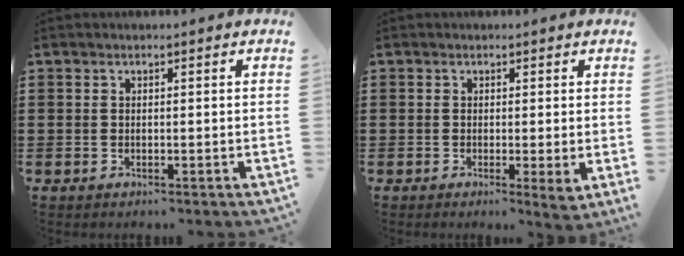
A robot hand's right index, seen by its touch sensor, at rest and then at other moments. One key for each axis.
{"total": 1.6, "fx": -0.2, "fy": 0.1, "fz": 1.6, "tx": -0.031, "ty": -0.003, "tz": -0.002}